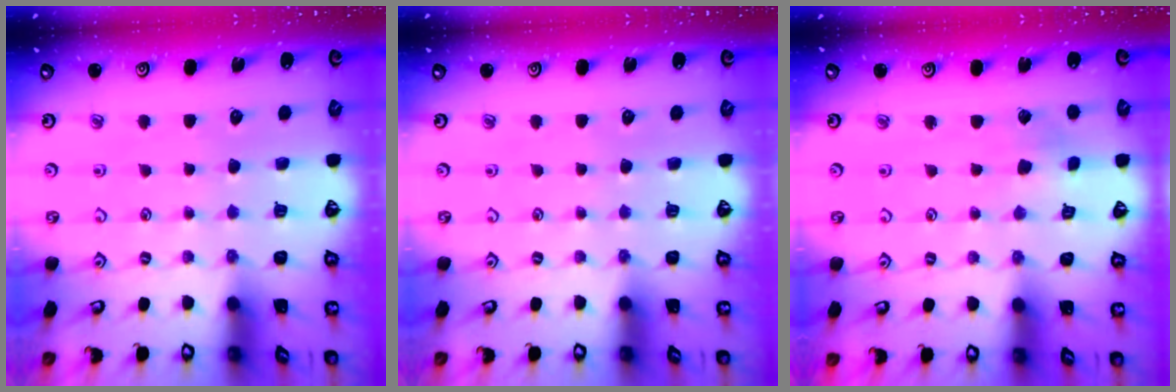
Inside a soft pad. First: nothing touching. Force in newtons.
{"total": 0.0}
{"total": 2.8, "press": 2.8, "slide": 0.6}